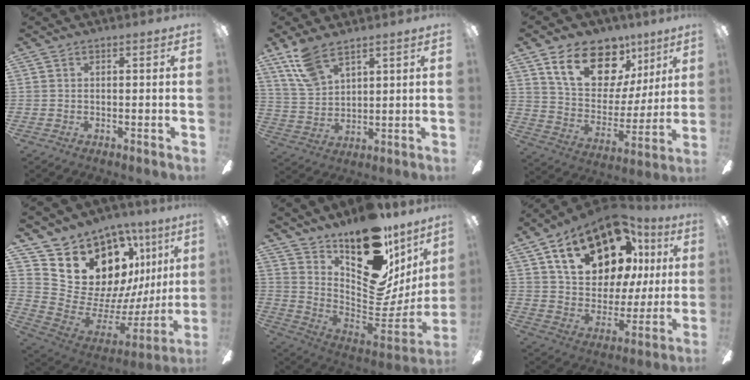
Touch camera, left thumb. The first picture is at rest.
{"total": 9.7, "force": [7.4, 3.9, 5.1], "torque": [-0.118, -0.024, 0.143]}
{"total": 20.0, "force": [11.8, 12.4, 10.4], "torque": [-0.165, -0.058, 0.212]}
{"total": 17.5, "force": [11.1, 11.6, 7.1], "torque": [-0.109, -0.097, 0.232]}
{"total": 21.4, "force": [12.8, 10.5, 13.5], "torque": [-0.156, -0.114, 0.227]}
{"total": 22.9, "force": [12.9, 12.7, 14.1], "torque": [-0.243, -0.062, 0.225]}